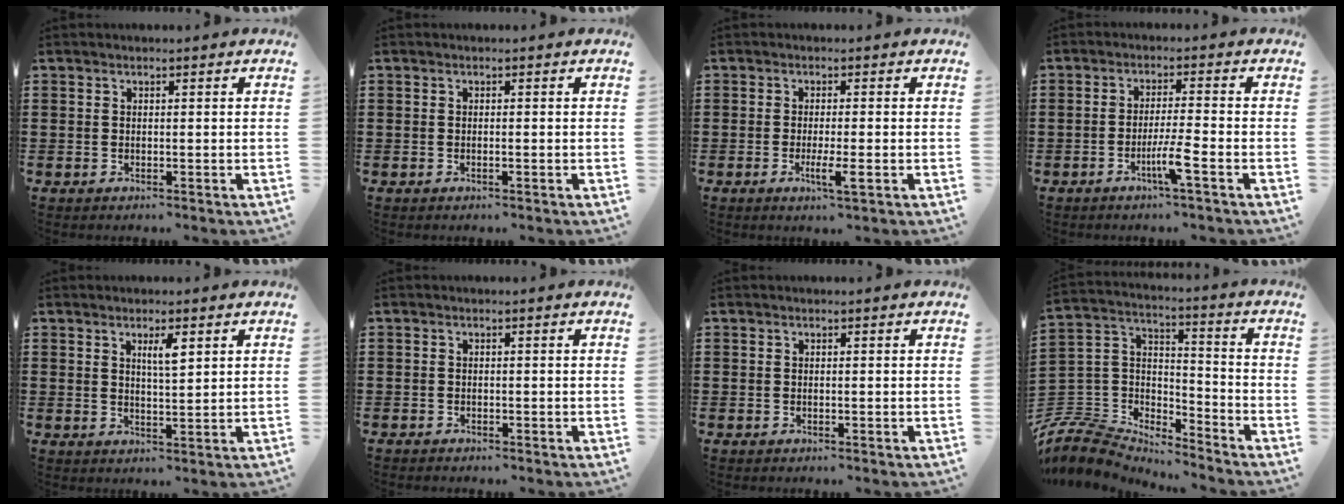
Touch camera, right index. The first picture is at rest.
{"total": 0.0}
{"total": 3.7, "force": [-1.4, 0.5, 3.4], "torque": [-0.063, -0.009, -0.025]}
{"total": 4.7, "force": [-2.2, -0.2, 4.1], "torque": [-0.076, -0.012, -0.042]}
{"total": 3.0, "force": [1.5, 0.6, 2.6], "torque": [-0.044, 0.000, 0.022]}
{"total": 0.5, "force": [-0.5, 0.1, 0.0], "torque": [-0.001, 0.000, -0.011]}
{"total": 0.0}
{"total": 7.1, "force": [-6.4, 2.9, 1.1], "torque": [-0.065, -0.012, -0.135]}